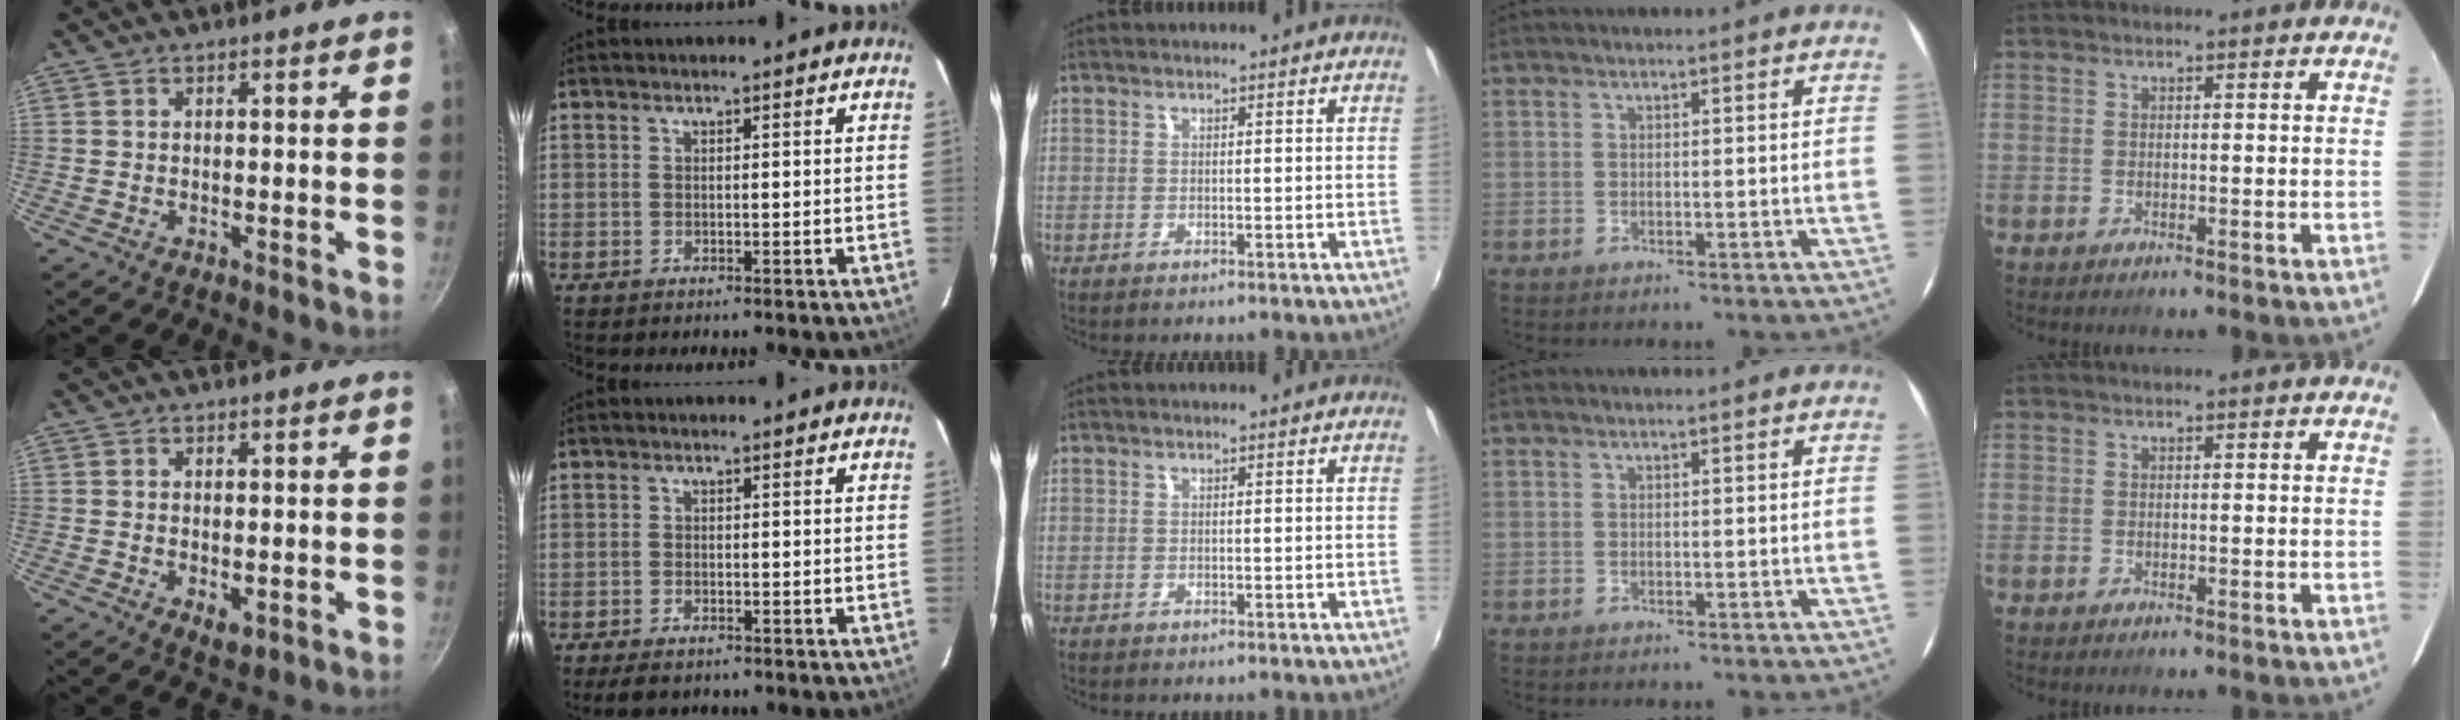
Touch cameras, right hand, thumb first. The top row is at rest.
{"thumb": {"total": 3.0, "force": [-0.6, 1.6, 2.4], "torque": [-0.037, -0.012, -0.006]}, "index": {"total": 4.0, "force": [-3.1, 1.5, 2.0], "torque": [-0.050, -0.012, -0.050]}}